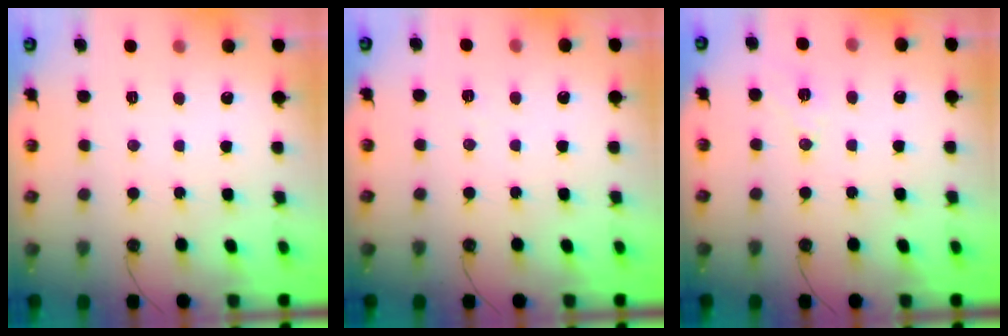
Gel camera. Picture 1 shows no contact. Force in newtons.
{"total": 3.9, "press": 2.3, "slide": 3.2}
{"total": 7.9, "press": 7.0, "slide": 3.6}